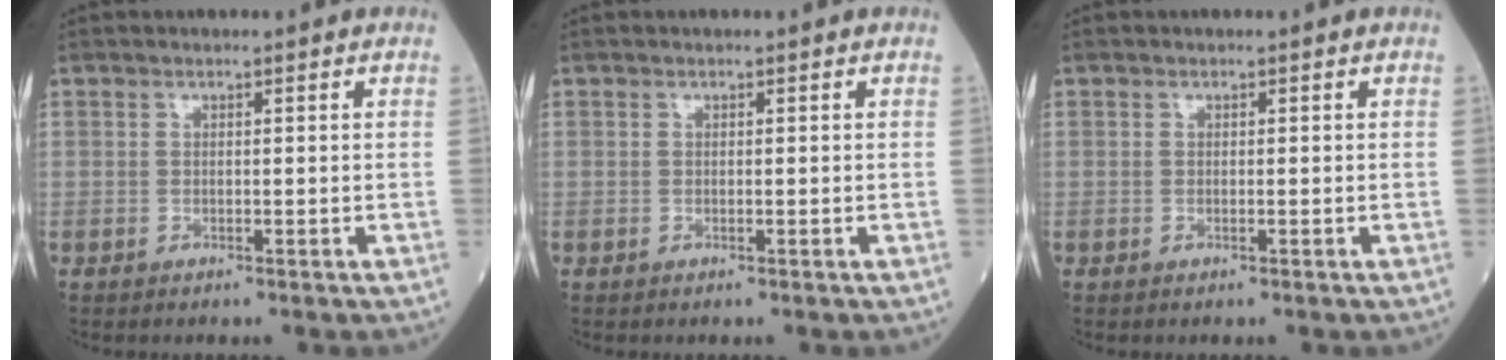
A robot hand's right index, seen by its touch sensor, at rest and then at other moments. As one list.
[{"total": 0.0}, {"total": 0.0}]